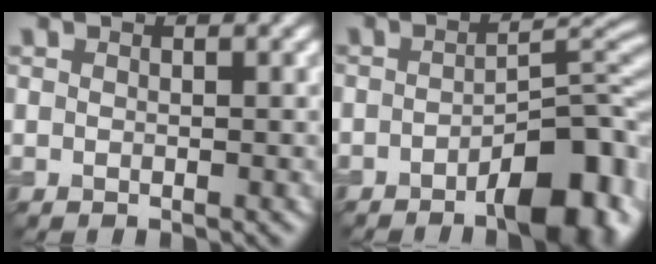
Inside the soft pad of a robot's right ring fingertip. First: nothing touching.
{"total": 8.0, "force": [-4.2, 2.4, 6.4], "torque": [-0.082, 0.013, -0.053]}